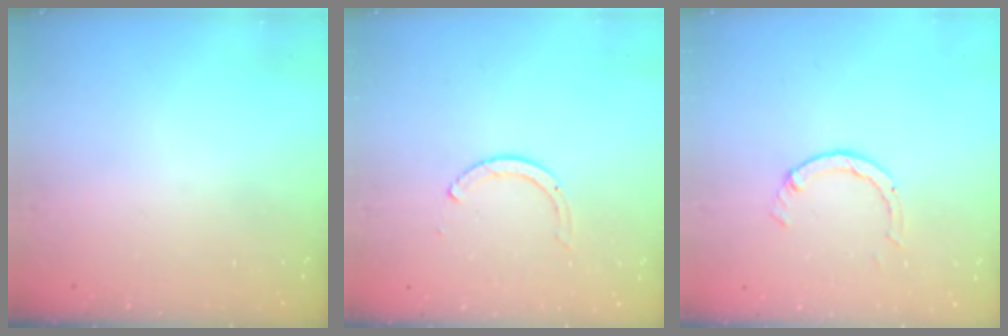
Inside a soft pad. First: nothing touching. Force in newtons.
{"total": 2.6, "press": 2.6, "slide": 0.3}
{"total": 2.6, "press": 2.5, "slide": 0.3}